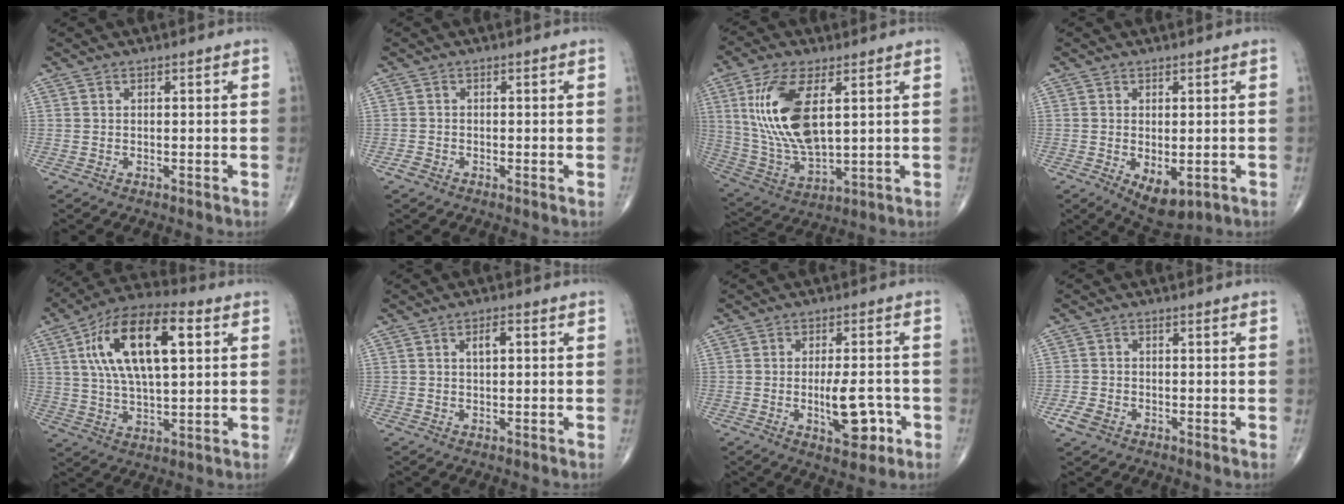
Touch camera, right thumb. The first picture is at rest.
{"total": 1.3, "force": [-0.8, 0.7, 0.6], "torque": [-0.013, -0.001, -0.019]}
{"total": 16.7, "force": [4.3, 7.4, 14.3], "torque": [-0.295, -0.019, 0.094]}
{"total": 6.7, "force": [-1.9, 3.5, 5.3], "torque": [-0.076, -0.010, -0.014]}
{"total": 18.9, "force": [5.2, 8.1, 16.2], "torque": [-0.281, 0.011, 0.084]}
{"total": 2.5, "force": [0.6, 1.1, 2.1], "torque": [-0.034, 0.004, 0.008]}
{"total": 8.3, "force": [-2.4, 3.5, 7.1], "torque": [-0.095, 0.007, -0.028]}
{"total": 3.3, "force": [-1.8, 2.2, 1.7], "torque": [-0.035, 0.003, -0.034]}